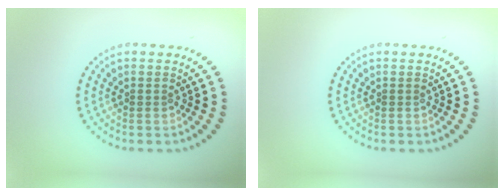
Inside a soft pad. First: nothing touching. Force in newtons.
{"total": 0.0}